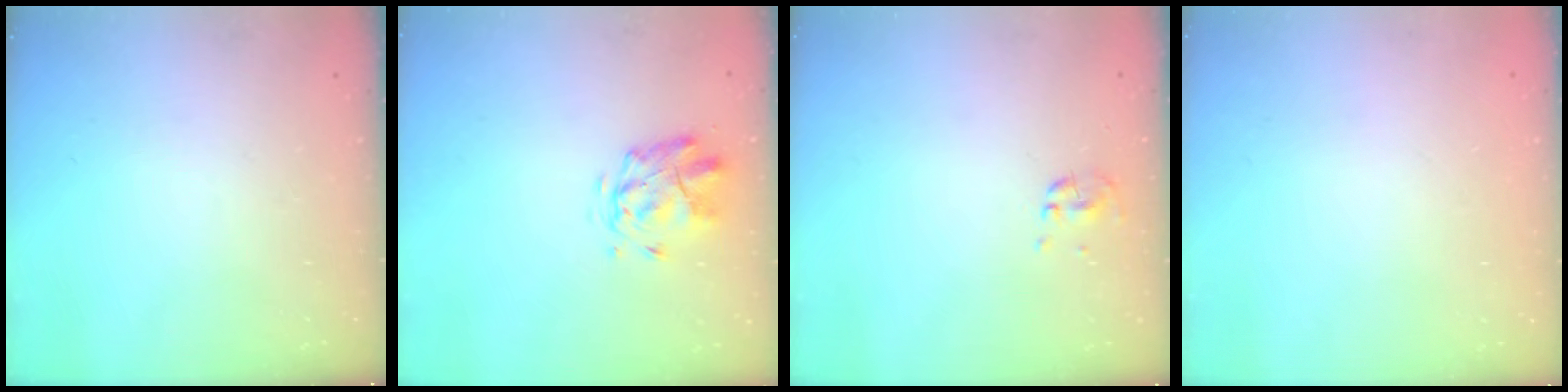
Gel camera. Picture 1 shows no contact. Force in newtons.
{"total": 2.8, "press": 2.4, "slide": 1.3}
{"total": 1.1, "press": 1.0, "slide": 0.5}
{"total": 1.8, "press": 1.8, "slide": 0.2}